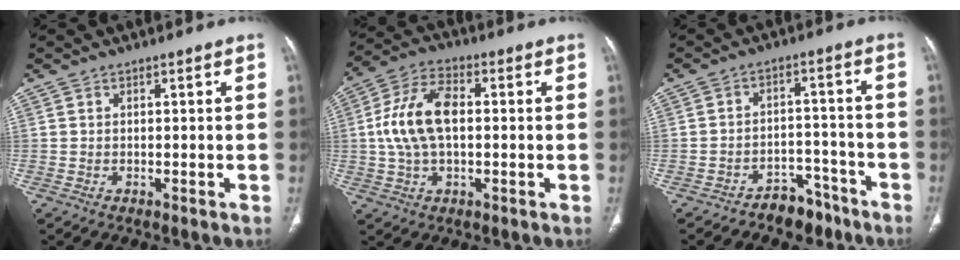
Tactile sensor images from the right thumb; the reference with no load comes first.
{"total": 12.3, "force": [0.6, 6.9, 10.2], "torque": [-0.205, 0.024, 0.008]}
{"total": 6.8, "force": [-5.2, 4.0, 1.8], "torque": [0.000, 0.056, -0.077]}